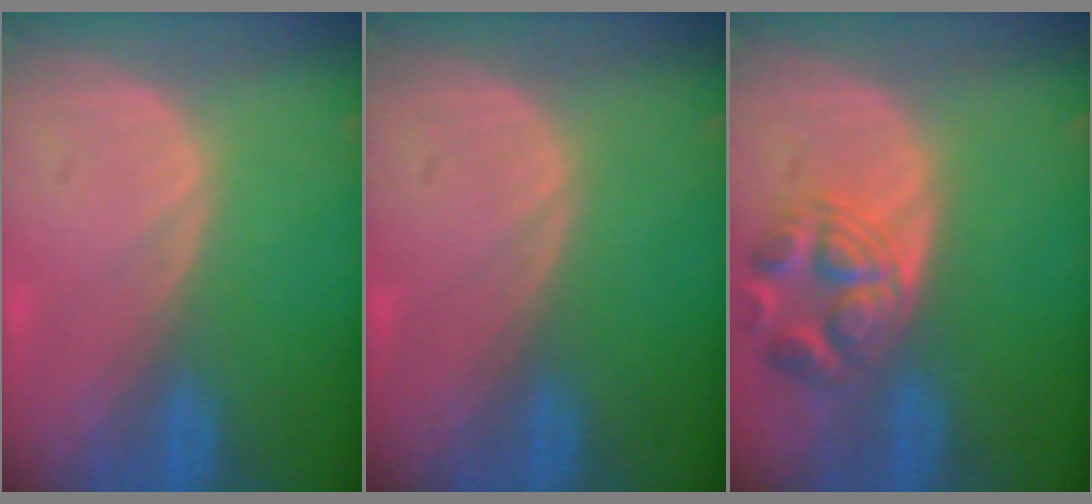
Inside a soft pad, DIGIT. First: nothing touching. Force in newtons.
{"total": 0.0}
{"total": 6.2, "press": 6.1, "slide": 0.7}